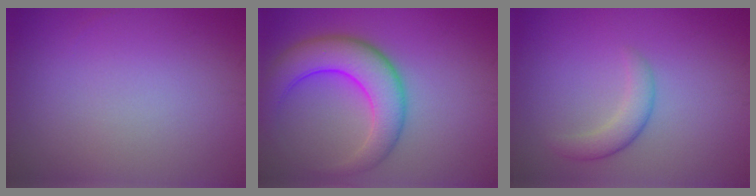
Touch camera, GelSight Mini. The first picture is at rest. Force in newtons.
{"total": 6.6, "press": 6.6, "slide": 0.4}
{"total": 2.3, "press": 2.3, "slide": 0.1}